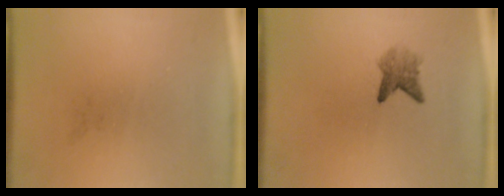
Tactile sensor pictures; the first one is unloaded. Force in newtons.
{"total": 2.6}